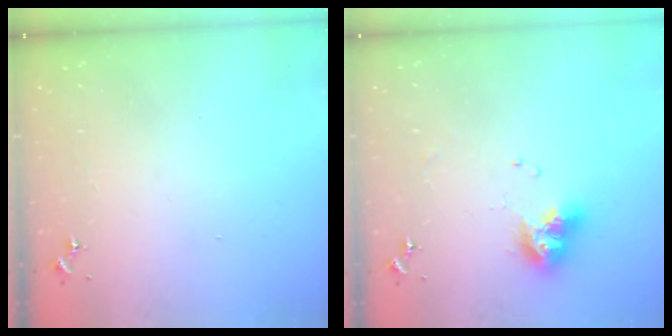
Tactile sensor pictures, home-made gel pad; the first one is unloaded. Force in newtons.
{"total": 11.9, "press": 11.8, "slide": 1.4}